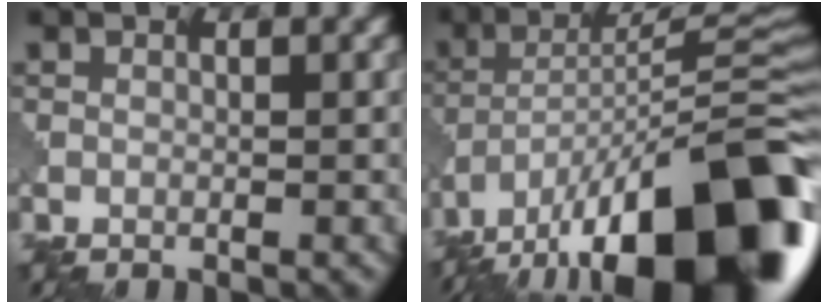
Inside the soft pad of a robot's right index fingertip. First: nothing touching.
{"total": 18.9, "force": [-11.3, 6.4, 13.7], "torque": [-0.181, 0.006, -0.191]}